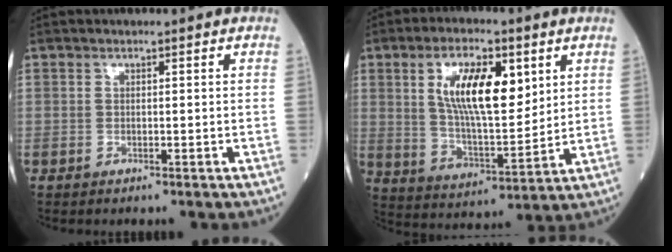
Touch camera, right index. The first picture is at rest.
{"total": 13.1, "force": [4.7, 4.4, 11.5], "torque": [-0.217, 0.004, 0.087]}